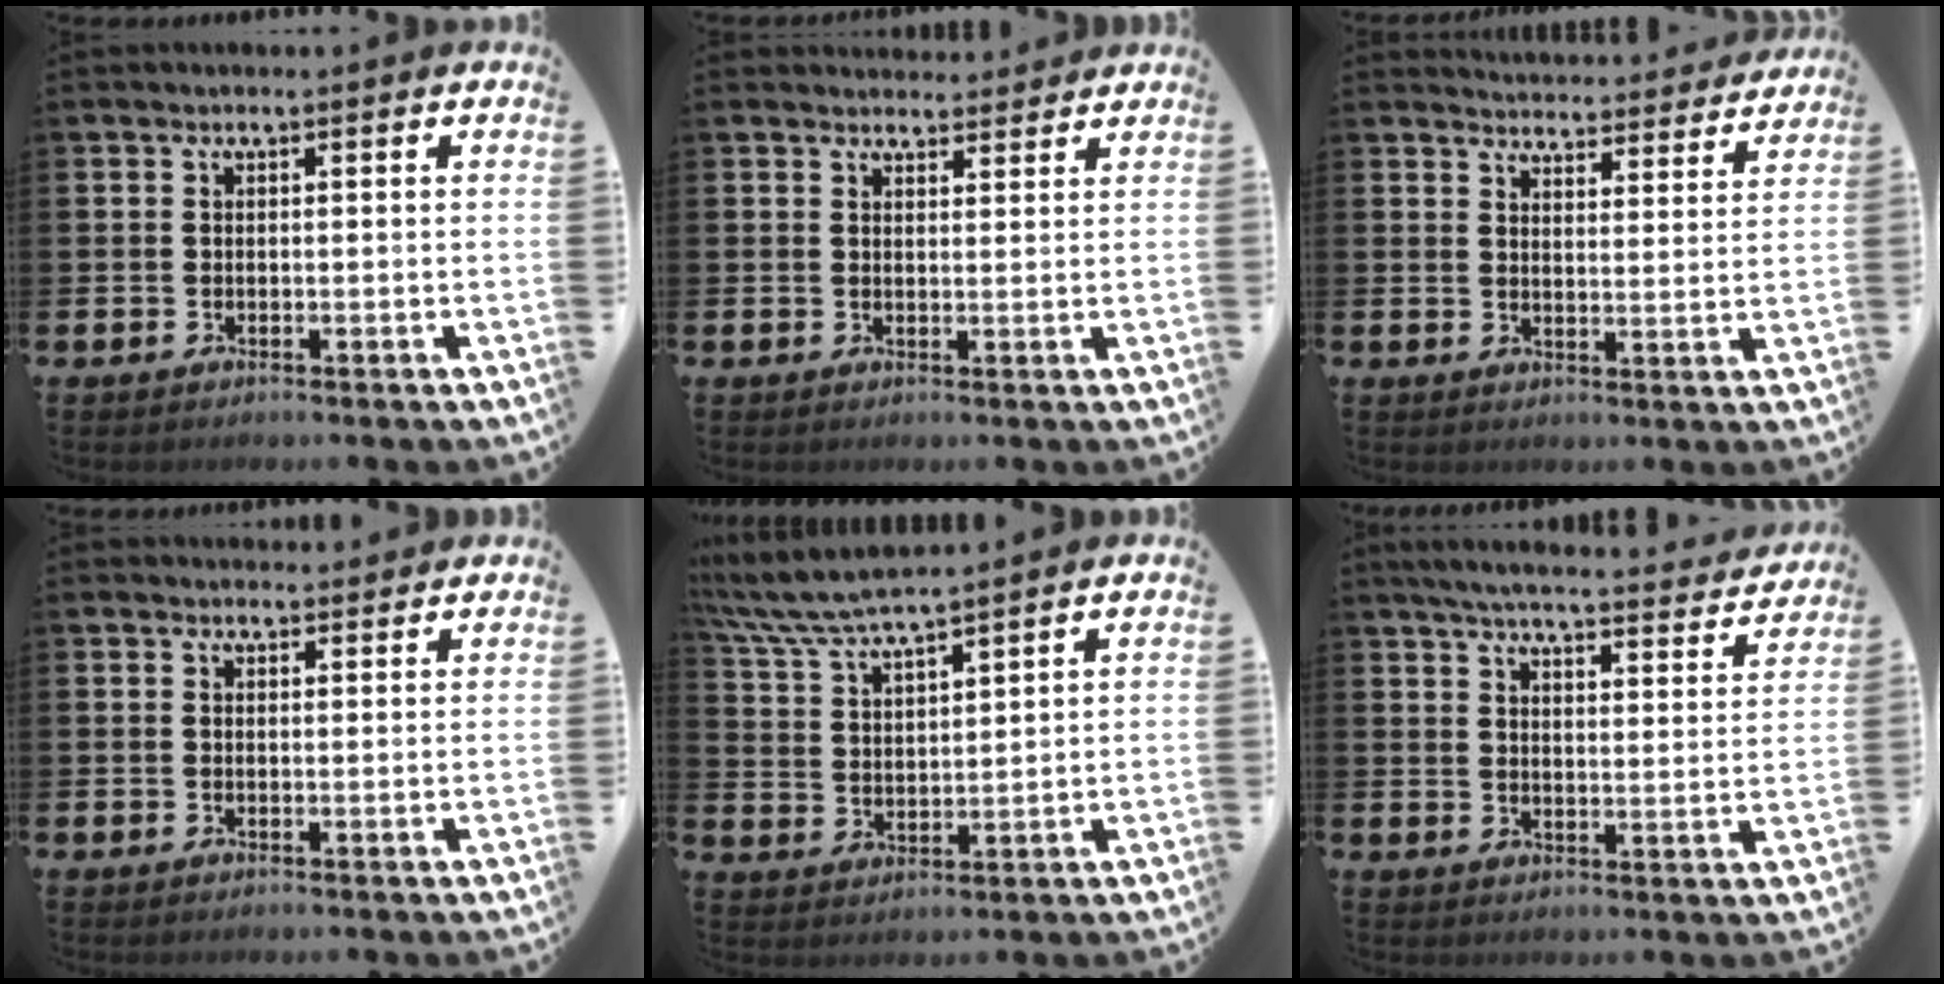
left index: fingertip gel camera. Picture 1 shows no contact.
{"total": 2.7, "force": [2.6, 0.7, -0.2], "torque": [0.007, -0.016, 0.046]}
{"total": 4.5, "force": [4.5, 0.4, -0.1], "torque": [-0.001, -0.040, 0.077]}
{"total": 1.7, "force": [1.6, 0.4, -0.1], "torque": [0.009, -0.009, 0.028]}
{"total": 6.1, "force": [5.9, 0.2, 1.8], "torque": [-0.063, -0.031, 0.104]}
{"total": 5.8, "force": [5.5, 0.5, 1.7], "torque": [-0.041, -0.043, 0.092]}